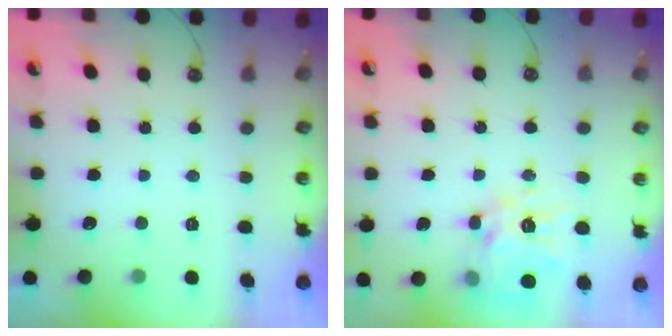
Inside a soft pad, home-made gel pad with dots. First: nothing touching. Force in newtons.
{"total": 14.1, "press": 14.1, "slide": 1.2}